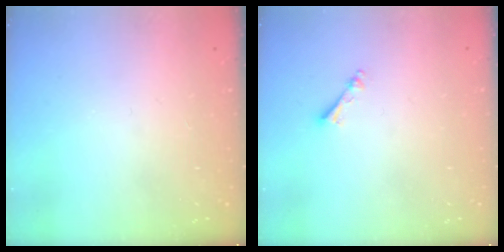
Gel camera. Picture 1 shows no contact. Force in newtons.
{"total": 2.5, "press": 2.5, "slide": 0.3}